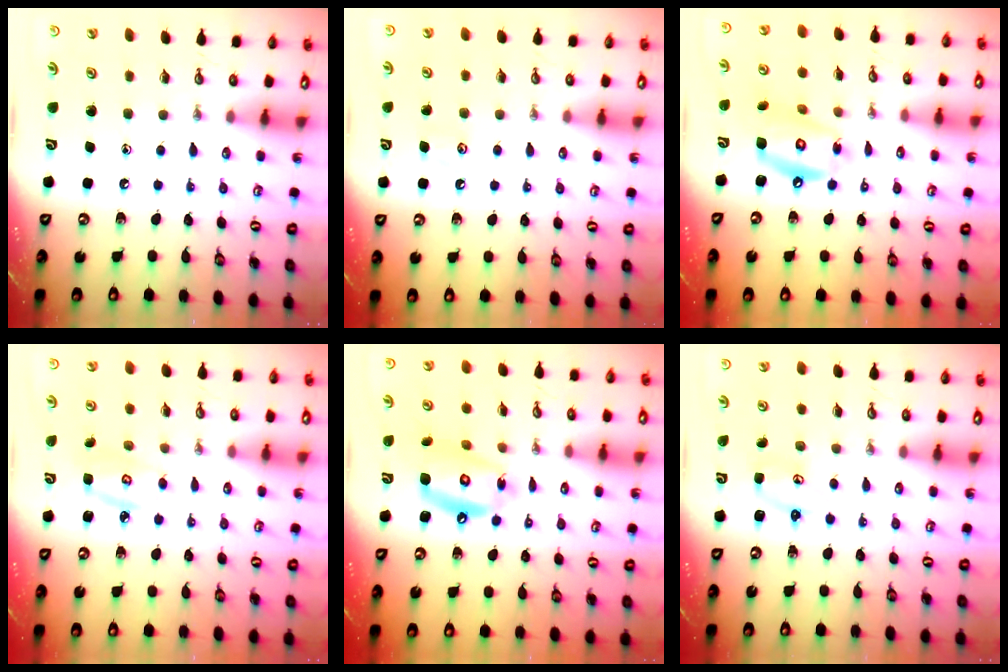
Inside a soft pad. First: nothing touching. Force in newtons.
{"total": 2.8, "press": 2.7, "slide": 0.5}
{"total": 12.1, "press": 12.1, "slide": 0.9}
{"total": 3.8, "press": 3.8, "slide": 0.2}
{"total": 12.3, "press": 12.3, "slide": 1.2}
{"total": 2.4, "press": 2.4, "slide": 0.2}